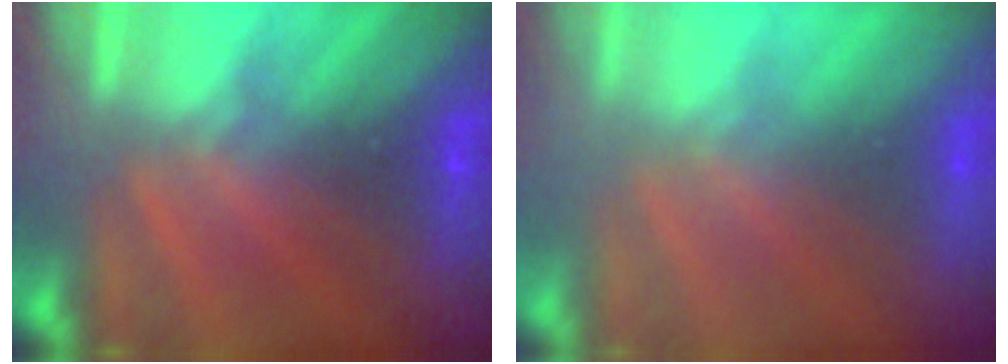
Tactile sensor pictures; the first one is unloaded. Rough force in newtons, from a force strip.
{"total": 2.7}